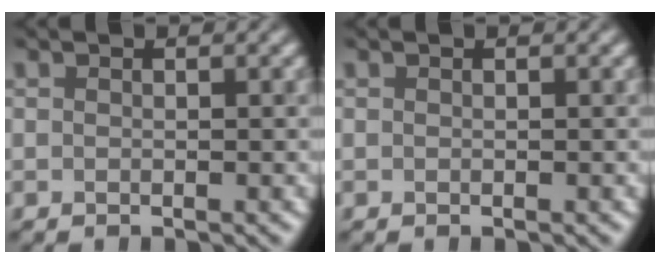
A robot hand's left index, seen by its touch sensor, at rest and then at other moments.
{"total": 0.0}